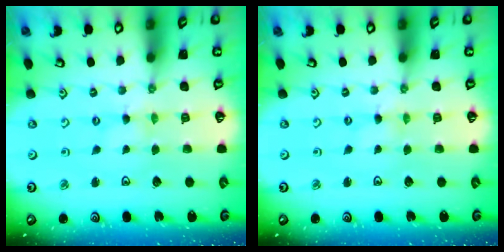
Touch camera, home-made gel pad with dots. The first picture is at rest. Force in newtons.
{"total": 0.0}